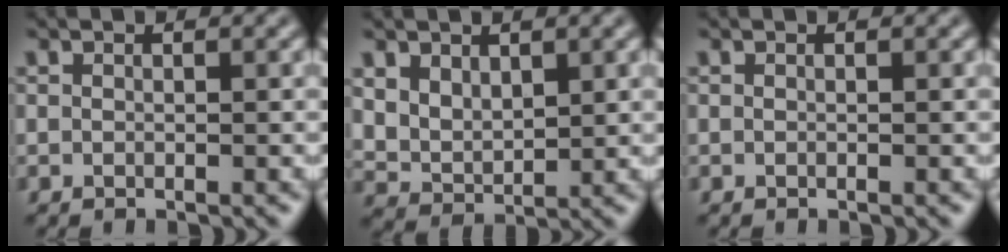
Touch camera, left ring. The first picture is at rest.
{"total": 3.5, "force": [1.5, 2.4, 2.1], "torque": [-0.050, -0.012, 0.035]}
{"total": 0.0}